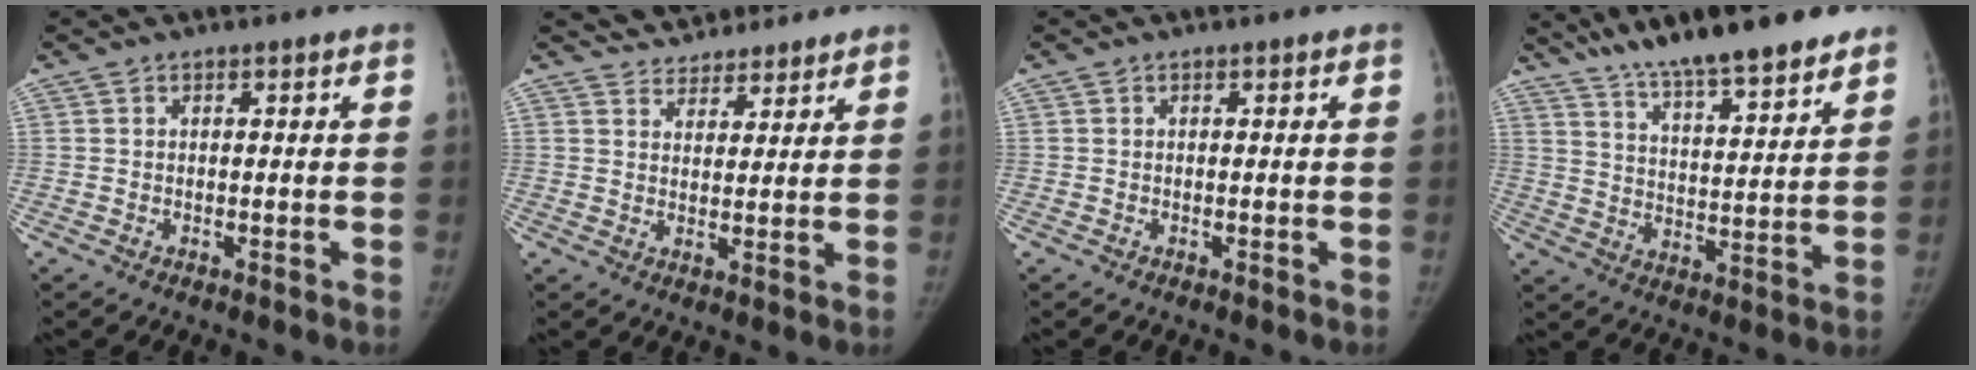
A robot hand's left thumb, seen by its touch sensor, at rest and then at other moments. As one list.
[{"total": 6.9, "force": [6.3, 2.8, 0.3], "torque": [0.021, -0.022, 0.100]}, {"total": 0.0}, {"total": 19.7, "force": [15.3, 3.9, 11.7], "torque": [-0.162, -0.057, 0.244]}]